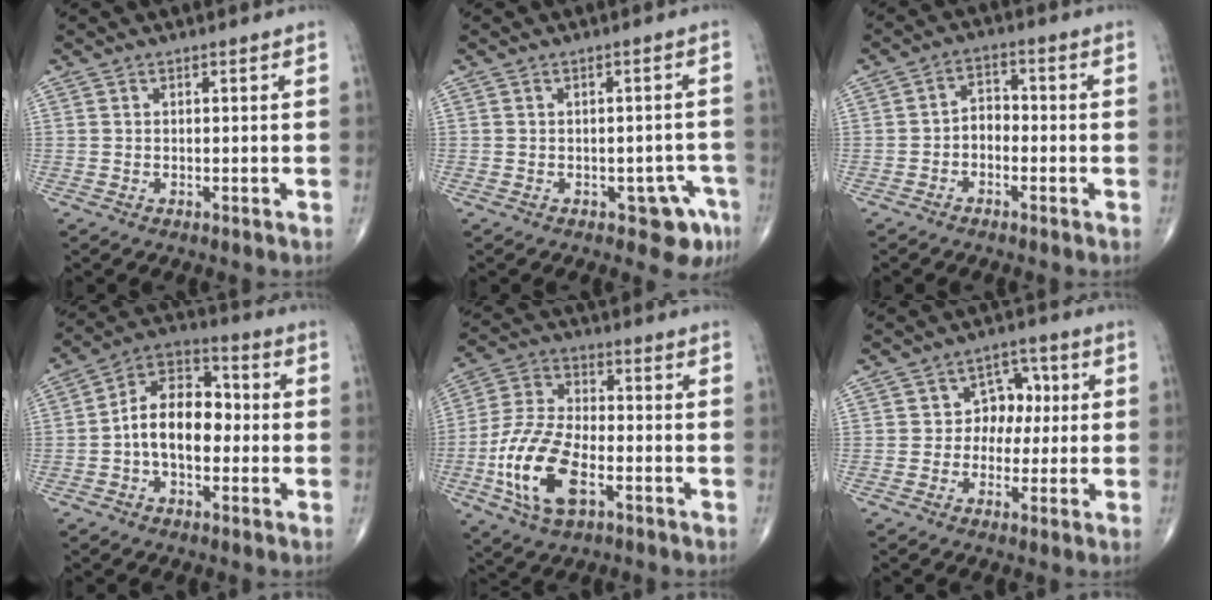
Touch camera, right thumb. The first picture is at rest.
{"total": 5.5, "force": [-2.8, 3.2, 3.5], "torque": [-0.014, 0.022, -0.030]}
{"total": 3.8, "force": [-1.4, 2.7, 2.2], "torque": [-0.021, 0.023, -0.036]}
{"total": 12.5, "force": [-1.3, 7.9, 9.6], "torque": [-0.137, 0.039, -0.036]}
{"total": 15.4, "force": [-5.1, 7.8, 12.2], "torque": [-0.250, 0.018, -0.098]}
{"total": 7.0, "force": [0.5, 5.8, 3.9], "torque": [-0.005, 0.016, -0.001]}